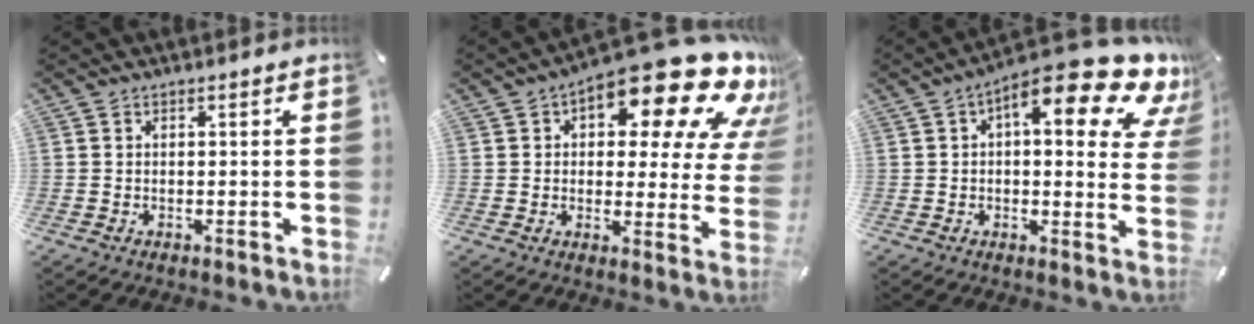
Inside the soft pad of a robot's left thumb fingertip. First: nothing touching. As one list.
[{"total": 21.0, "force": [13.2, 8.2, 14.2], "torque": [-0.193, -0.095, 0.216]}, {"total": 17.7, "force": [10.1, 5.4, 13.5], "torque": [-0.189, -0.077, 0.157]}]